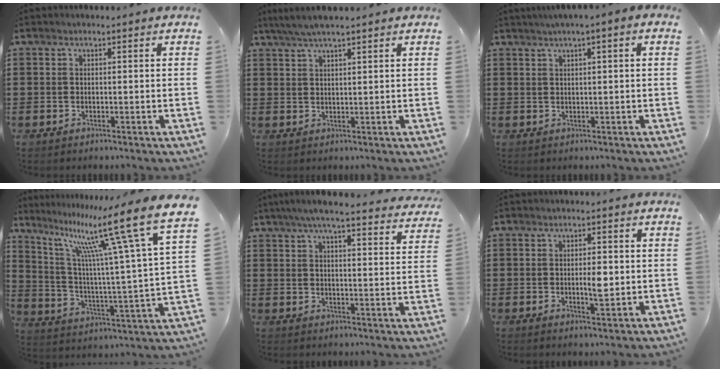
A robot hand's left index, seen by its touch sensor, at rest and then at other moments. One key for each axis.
{"total": 3.6, "fx": 2.8, "fy": 0.2, "fz": 2.2, "tx": -0.047, "ty": 0.001, "tz": 0.052}
{"total": 1.6, "fx": 0.6, "fy": 0.1, "fz": 1.5, "tx": -0.028, "ty": 0.001, "tz": 0.009}
{"total": 15.3, "fx": 10.8, "fy": 1.3, "fz": 10.7, "tx": -0.210, "ty": -0.082, "tz": 0.167}
{"total": 6.0, "fx": 5.1, "fy": 0.1, "fz": 3.1, "tx": -0.076, "ty": -0.019, "tz": 0.089}
{"total": 3.5, "fx": -0.1, "fy": 1.2, "fz": 3.3, "tx": -0.045, "ty": -0.006, "tz": -0.005}